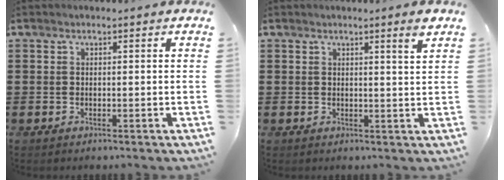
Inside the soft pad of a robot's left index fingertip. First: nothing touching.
{"total": 2.6, "force": [1.9, -0.4, 1.7], "torque": [-0.029, -0.004, 0.031]}